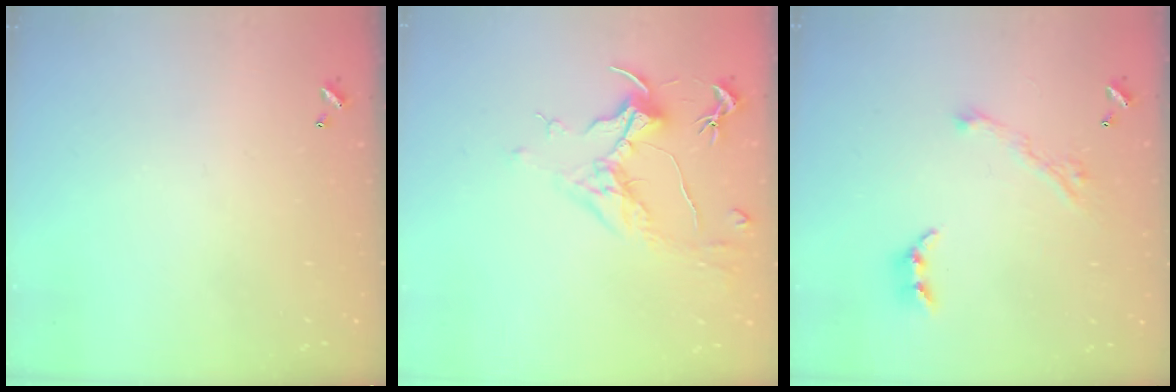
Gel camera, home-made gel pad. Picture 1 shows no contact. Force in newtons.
{"total": 1.6, "press": 1.4, "slide": 0.8}
{"total": 6.8, "press": 6.7, "slide": 1.1}